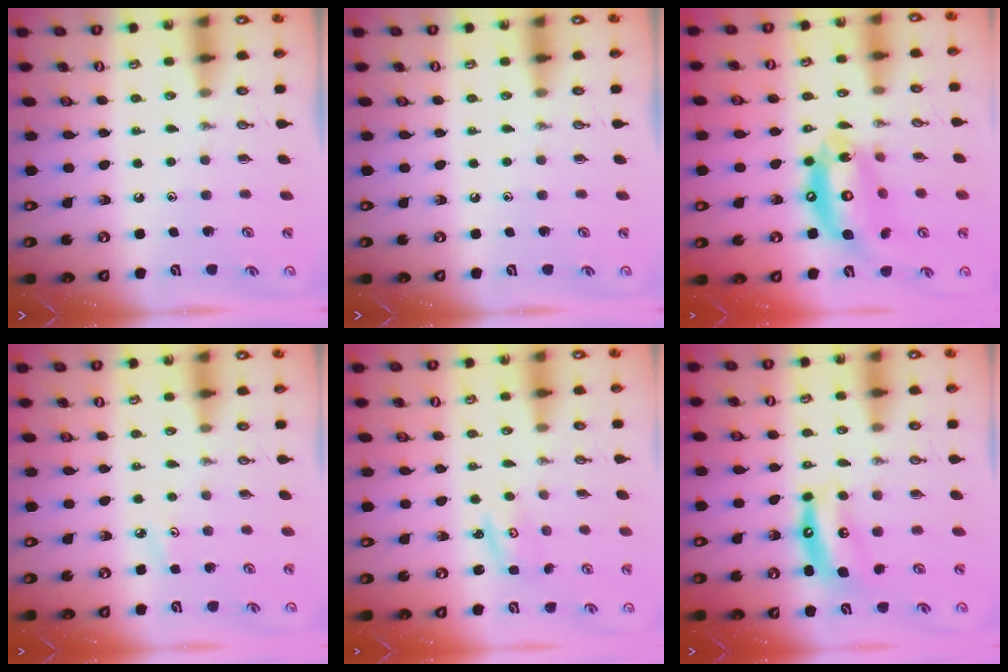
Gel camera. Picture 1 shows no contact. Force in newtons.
{"total": 0.0}
{"total": 16.7, "press": 16.6, "slide": 1.6}
{"total": 3.2, "press": 3.2, "slide": 0.3}
{"total": 2.3, "press": 2.3, "slide": 0.3}
{"total": 7.3, "press": 7.3, "slide": 0.6}